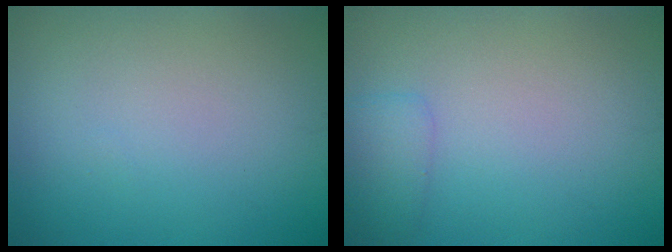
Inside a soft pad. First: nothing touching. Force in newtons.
{"total": 1.6, "press": 1.6, "slide": 0.1}